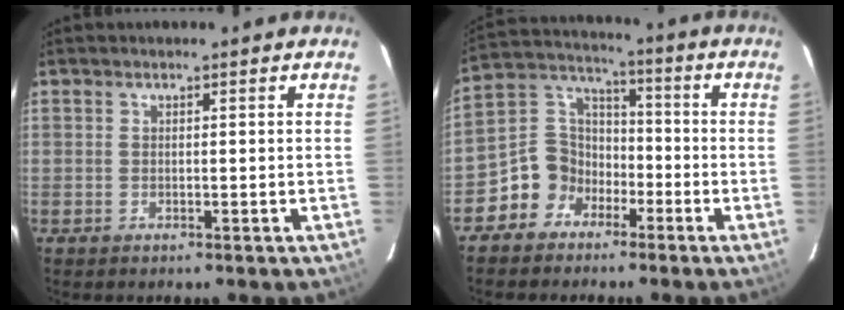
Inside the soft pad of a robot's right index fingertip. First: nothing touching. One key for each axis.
{"total": 9.2, "fx": -5.0, "fy": 7.5, "fz": 1.7, "tx": -0.042, "ty": 0.050, "tz": -0.096}